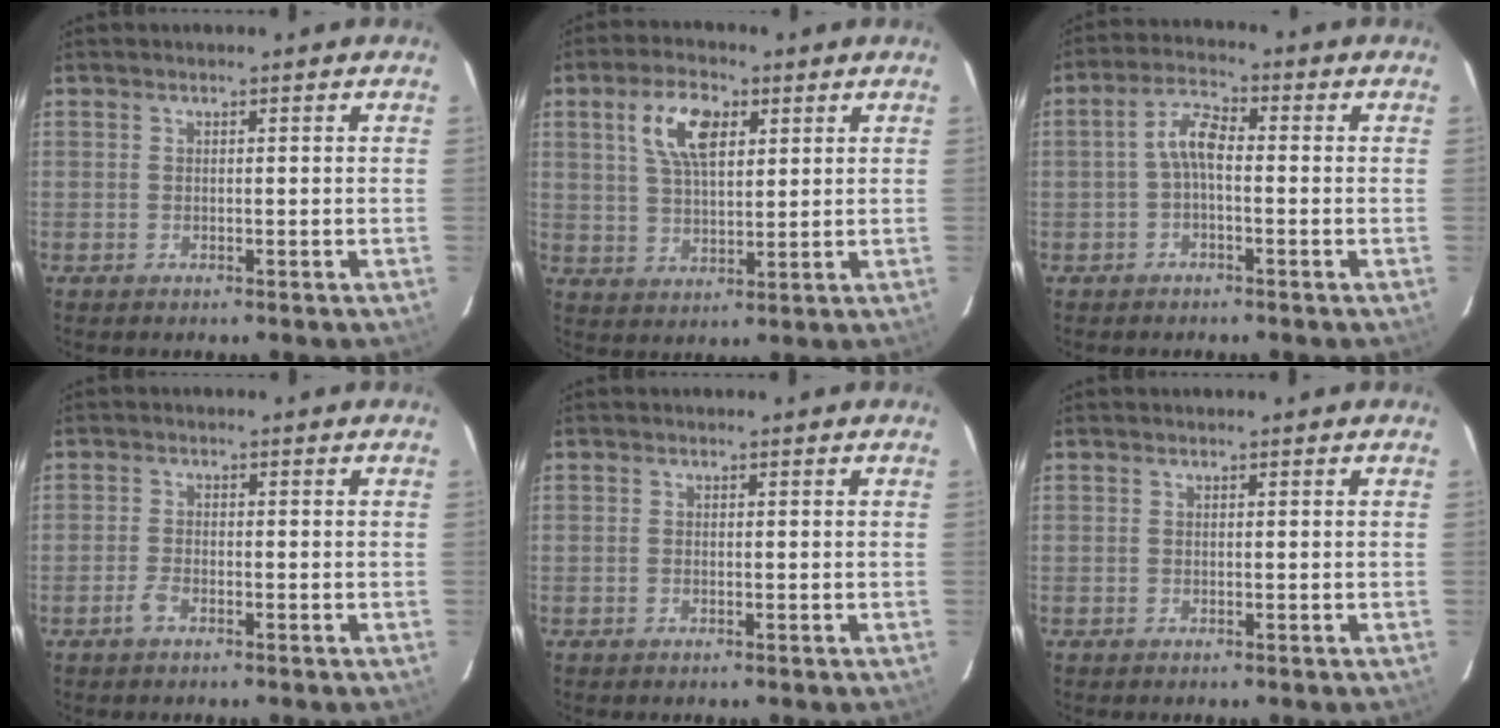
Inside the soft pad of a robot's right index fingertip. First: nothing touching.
{"total": 9.0, "force": [3.6, 4.3, 7.0], "torque": [-0.133, 0.017, 0.070]}
{"total": 4.5, "force": [-0.9, 1.9, 4.0], "torque": [-0.085, 0.018, -0.022]}
{"total": 2.2, "force": [-1.4, 0.8, 1.5], "torque": [-0.041, 0.001, -0.029]}
{"total": 0.0}
{"total": 0.0}